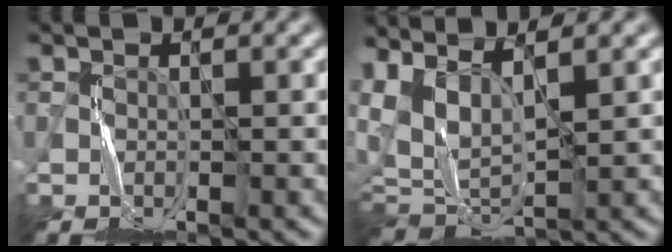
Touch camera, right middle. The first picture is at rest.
{"total": 6.0, "force": [1.8, 3.3, 4.7], "torque": [-0.113, 0.002, 0.037]}